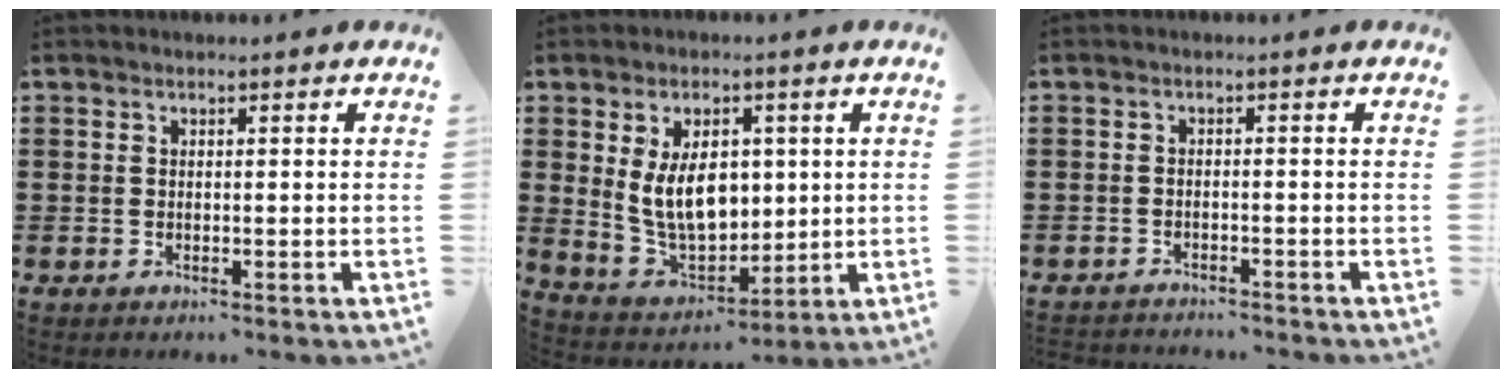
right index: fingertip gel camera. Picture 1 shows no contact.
{"total": 9.6, "force": [1.7, 6.2, 7.2], "torque": [-0.146, 0.008, 0.030]}
{"total": 1.7, "force": [-1.7, 0.1, -0.1], "torque": [-0.004, 0.000, -0.038]}